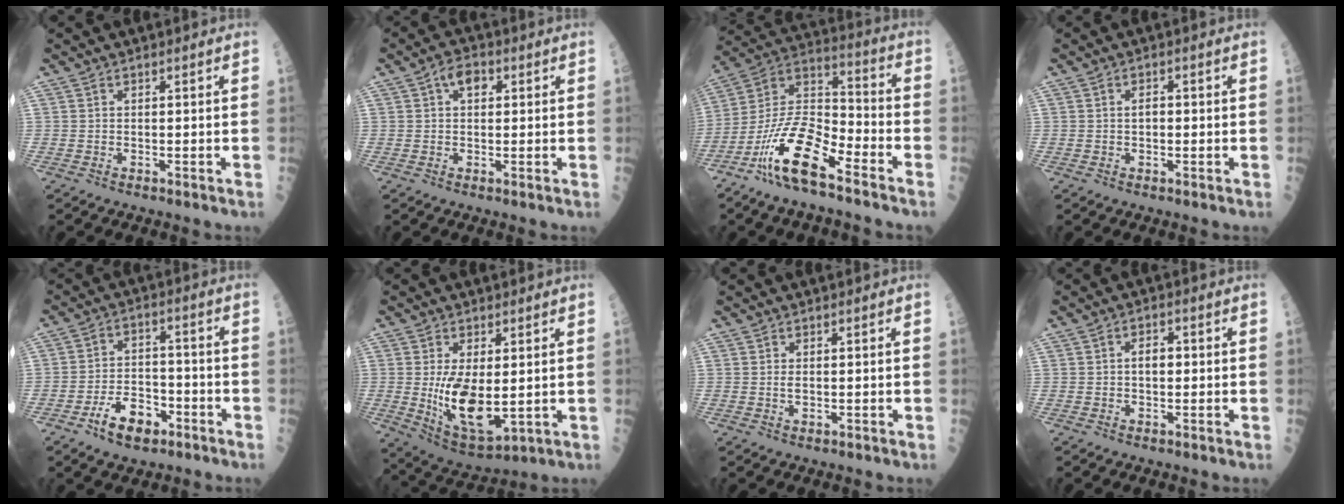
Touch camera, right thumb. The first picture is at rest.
{"total": 4.2, "force": [1.4, 2.7, 3.0], "torque": [-0.031, 0.009, 0.019]}
{"total": 16.6, "force": [-9.7, 5.1, 12.4], "torque": [-0.241, 0.066, -0.188]}
{"total": 2.1, "force": [0.1, 1.2, 1.7], "torque": [-0.025, 0.003, 0.001]}
{"total": 8.9, "force": [-4.8, 5.0, 5.6], "torque": [-0.077, 0.035, -0.080]}
{"total": 12.2, "force": [-0.1, 5.7, 10.8], "torque": [-0.185, -0.024, 0.019]}
{"total": 1.0, "force": [0.2, 0.4, 0.9], "torque": [-0.017, -0.004, 0.006]}
{"total": 3.2, "force": [0.2, 1.9, 2.6], "torque": [-0.036, 0.006, 0.002]}